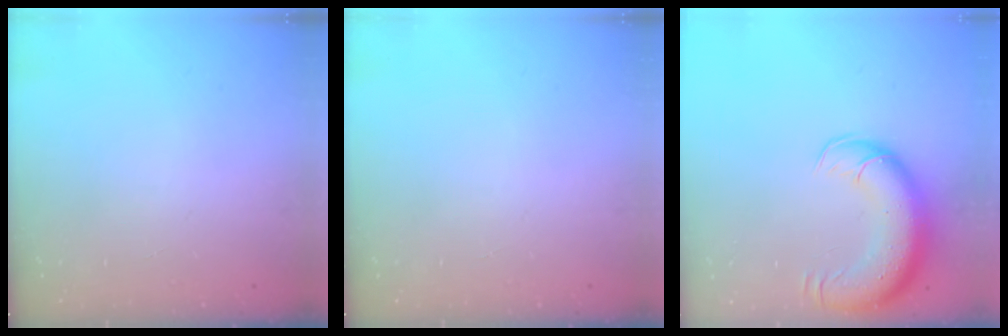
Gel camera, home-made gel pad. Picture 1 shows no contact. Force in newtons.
{"total": 0.0}
{"total": 16.2, "press": 15.7, "slide": 3.9}